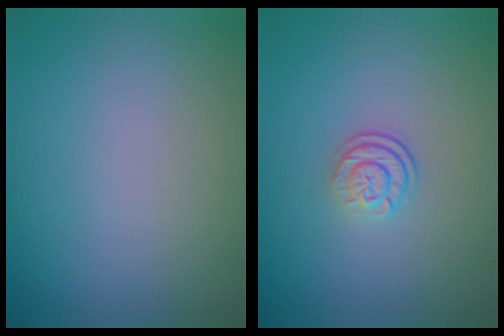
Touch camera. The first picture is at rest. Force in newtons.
{"total": 2.4, "press": 1.7, "slide": 1.7}